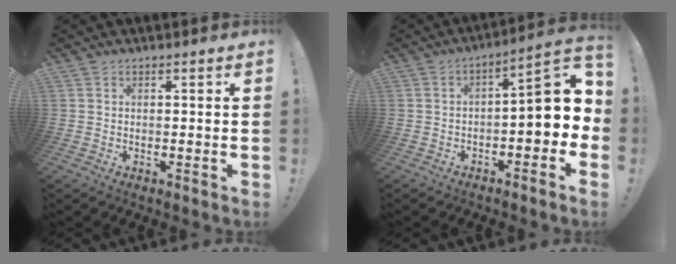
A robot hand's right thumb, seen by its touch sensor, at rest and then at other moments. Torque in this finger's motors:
{"motor_torque": [0.44, -0.08, 0.39, 0.16, 0.30]}